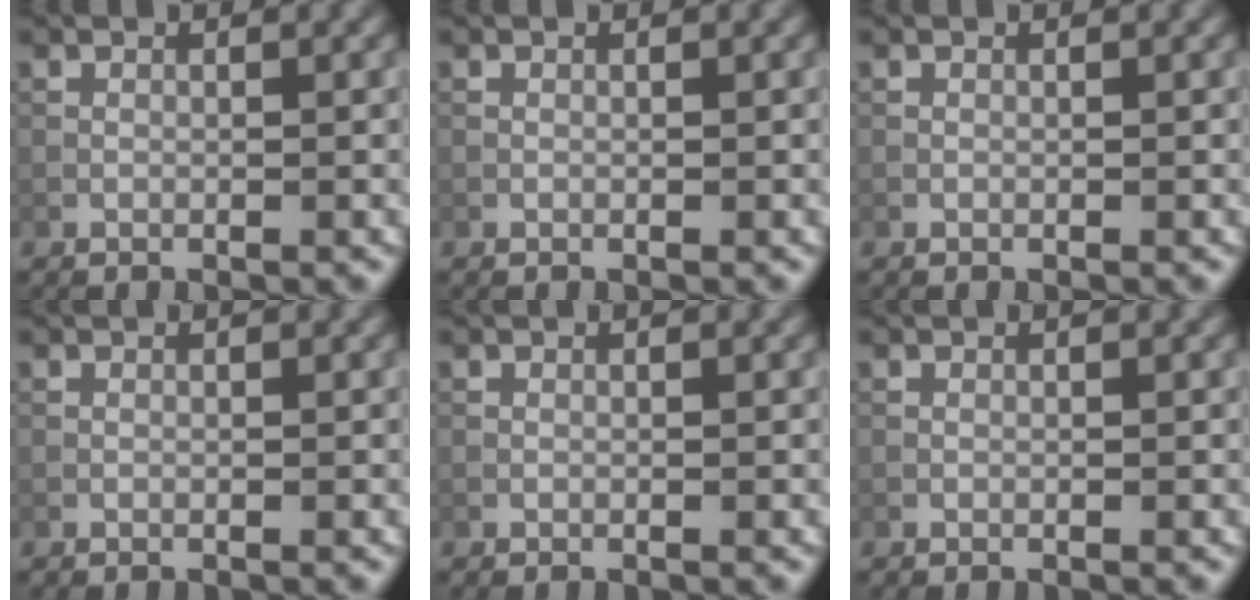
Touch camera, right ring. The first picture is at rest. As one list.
[{"total": 0.0}, {"total": 0.0}, {"total": 0.0}, {"total": 0.0}, {"total": 0.0}]